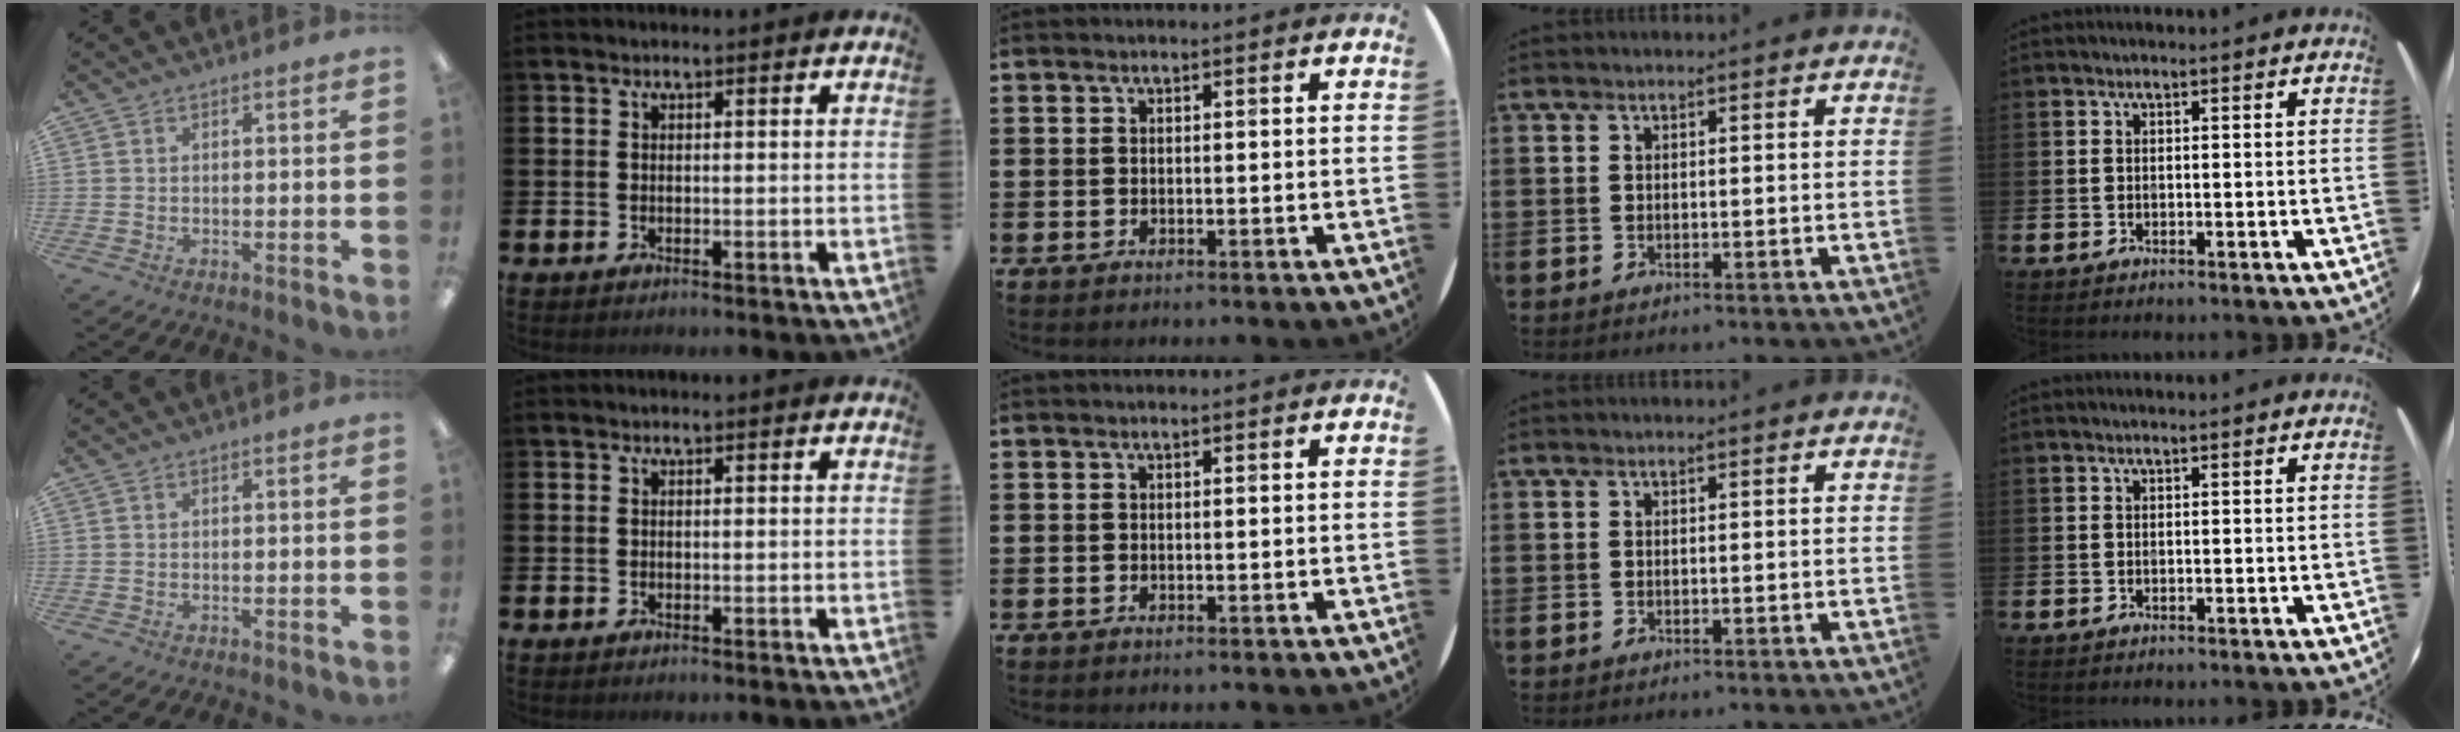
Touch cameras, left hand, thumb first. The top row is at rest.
{}